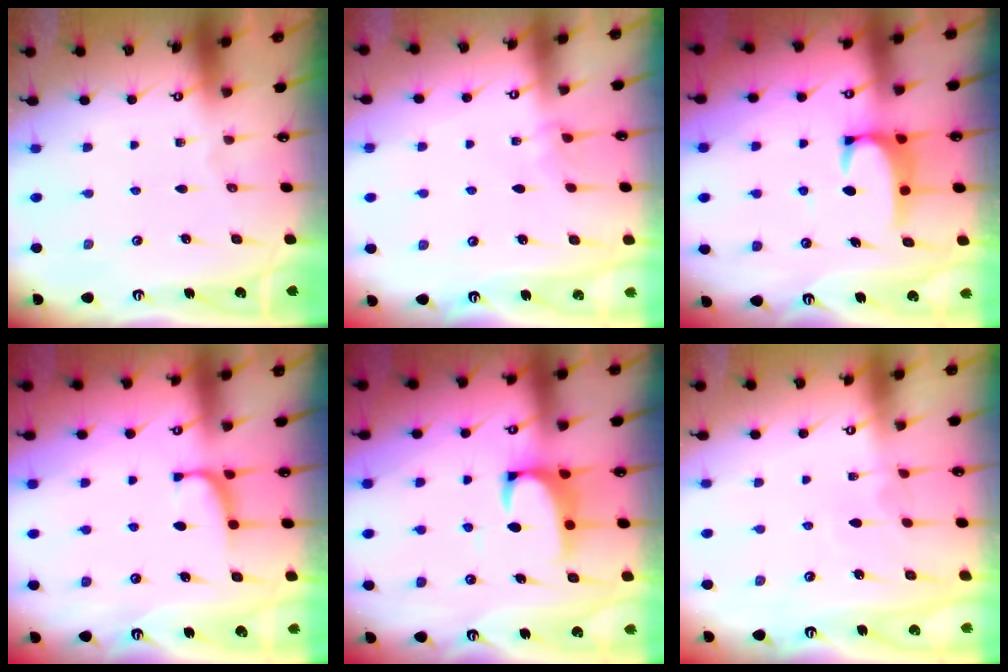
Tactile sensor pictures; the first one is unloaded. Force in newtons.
{"total": 2.8, "press": 2.8, "slide": 0.3}
{"total": 3.5, "press": 3.4, "slide": 0.7}
{"total": 0.8, "press": 0.6, "slide": 0.5}
{"total": 2.3, "press": 2.1, "slide": 1.0}
{"total": 3.7, "press": 3.7, "slide": 0.1}